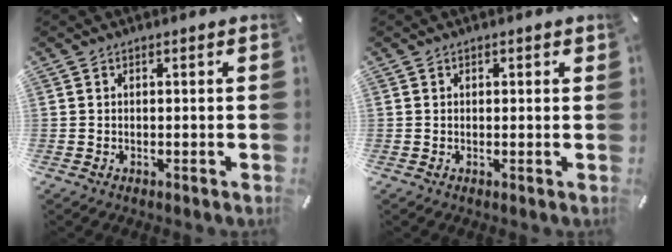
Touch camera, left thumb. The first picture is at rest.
{"total": 0.6, "force": [0.3, 0.5, 0.2], "torque": [0.004, -0.001, 0.003]}